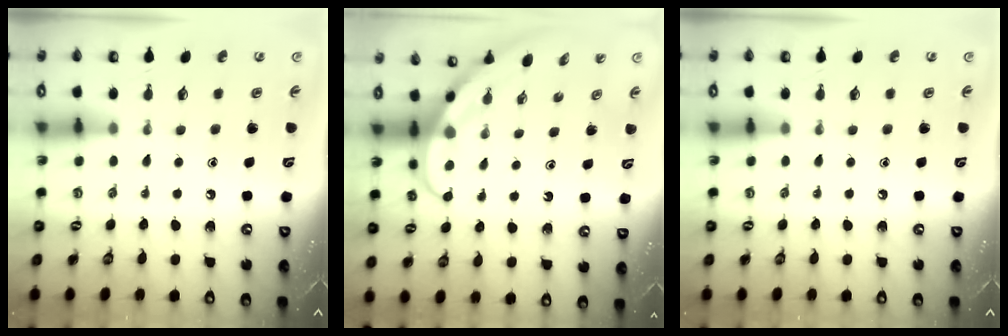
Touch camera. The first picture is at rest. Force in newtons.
{"total": 3.8, "press": 3.8, "slide": 0.3}
{"total": 0.0}